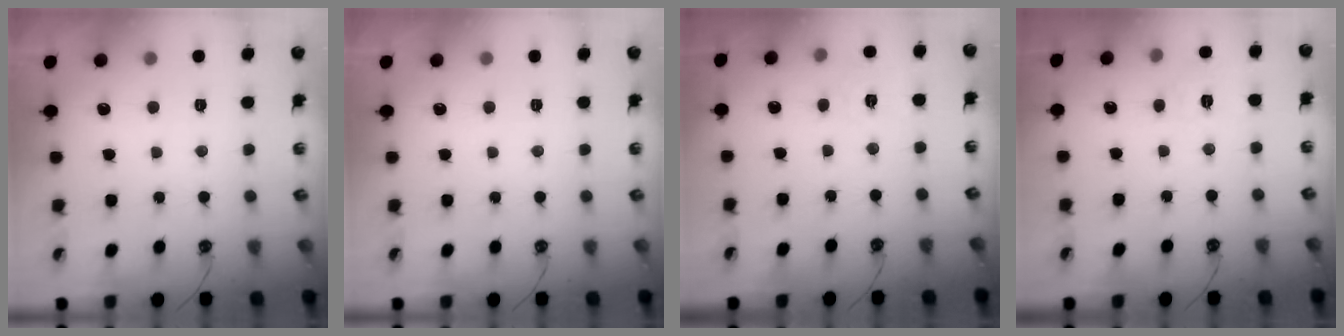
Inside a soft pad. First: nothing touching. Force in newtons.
{"total": 0.0}
{"total": 5.8, "press": 5.8, "slide": 0.5}
{"total": 5.3, "press": 5.2, "slide": 0.7}